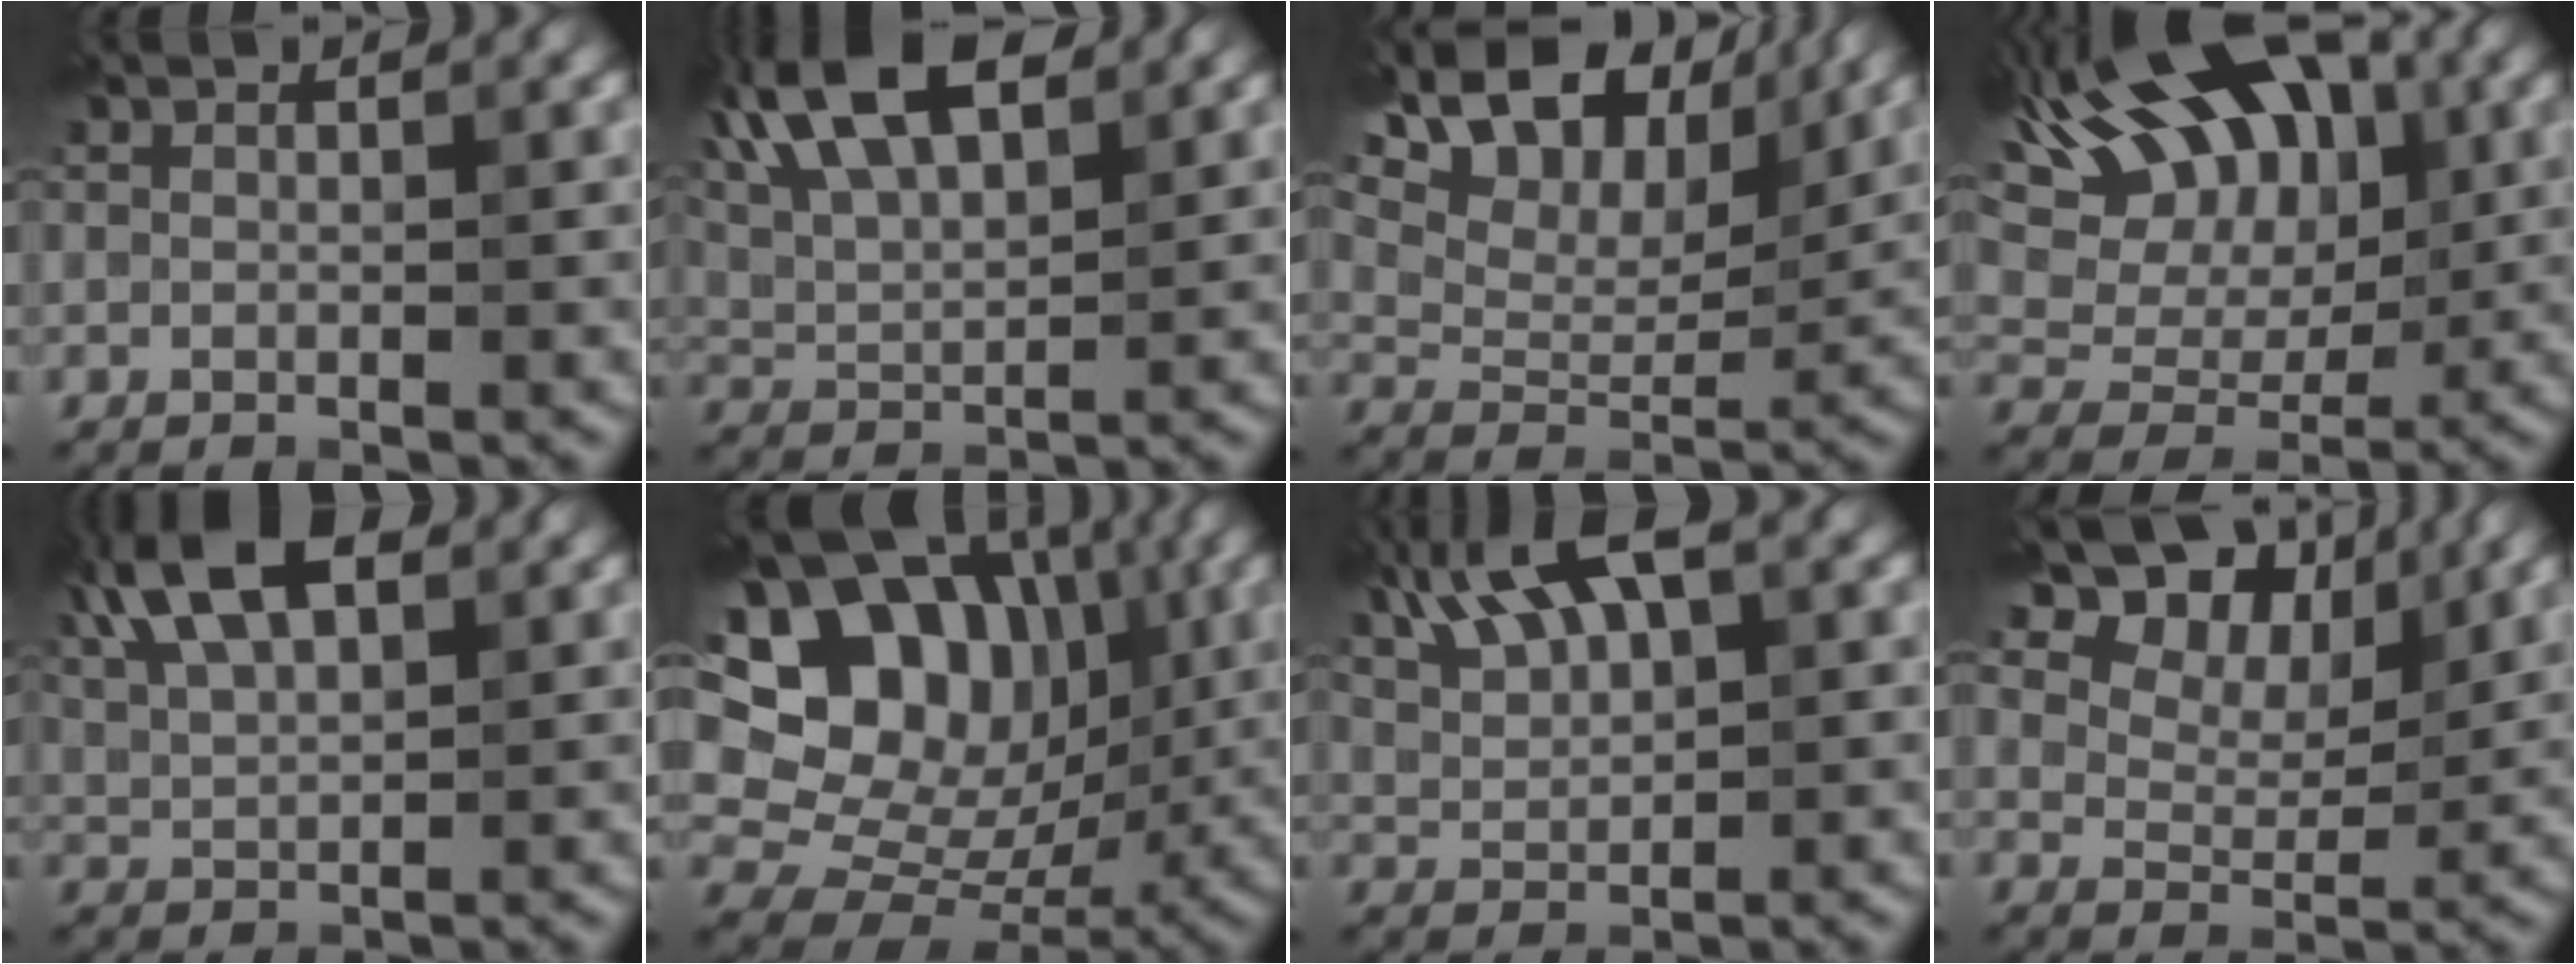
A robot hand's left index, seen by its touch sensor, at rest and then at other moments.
{"total": 12.4, "force": [6.9, 5.2, 8.9], "torque": [-0.181, 0.045, 0.099]}
{"total": 16.3, "force": [10.2, 8.4, 9.5], "torque": [-0.198, 0.048, 0.160]}
{"total": 15.7, "force": [6.9, 9.0, 10.8], "torque": [-0.190, 0.063, 0.096]}
{"total": 9.1, "force": [4.6, 4.4, 6.5], "torque": [-0.140, 0.042, 0.070]}
{"total": 19.6, "force": [7.1, 14.8, 10.7], "torque": [-0.214, 0.077, 0.121]}
{"total": 7.7, "force": [4.4, 3.1, 5.6], "torque": [-0.113, 0.021, 0.077]}
{"total": 11.2, "force": [6.9, 6.5, 5.9], "torque": [-0.108, 0.002, 0.126]}